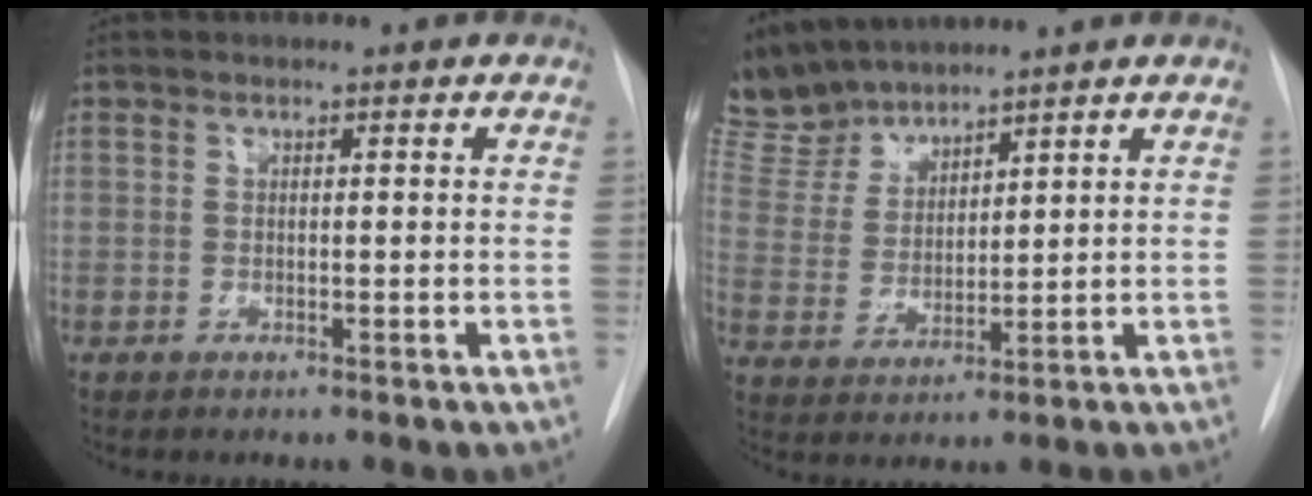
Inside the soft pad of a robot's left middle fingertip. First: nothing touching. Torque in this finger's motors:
{"motor_torque": [1.07, -1.07, 0.30, -0.02]}